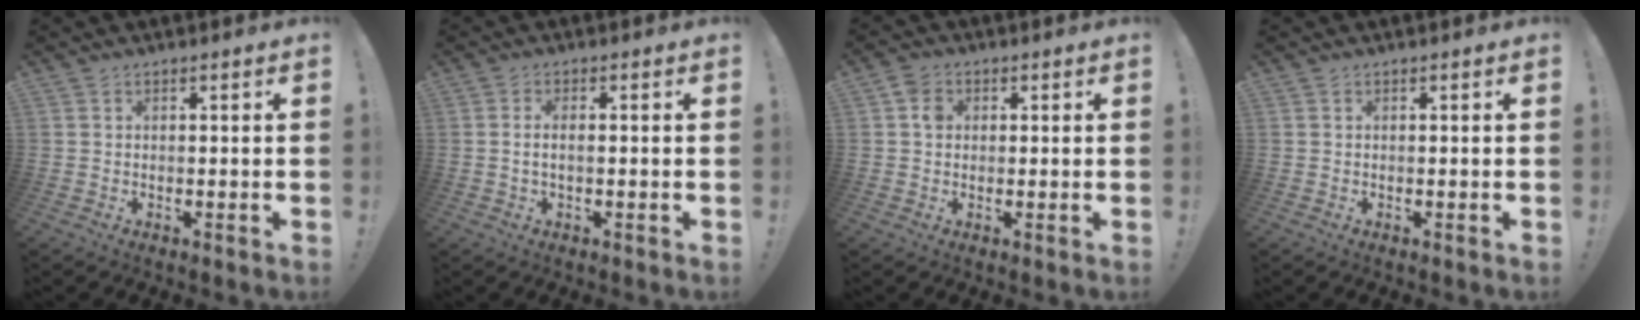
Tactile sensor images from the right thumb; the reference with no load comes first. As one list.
[{"total": 2.4, "force": [-0.1, 1.0, 2.2], "torque": [-0.041, 0.005, -0.002]}, {"total": 3.7, "force": [0.6, 3.1, 1.9], "torque": [-0.026, 0.006, 0.009]}, {"total": 0.0}]